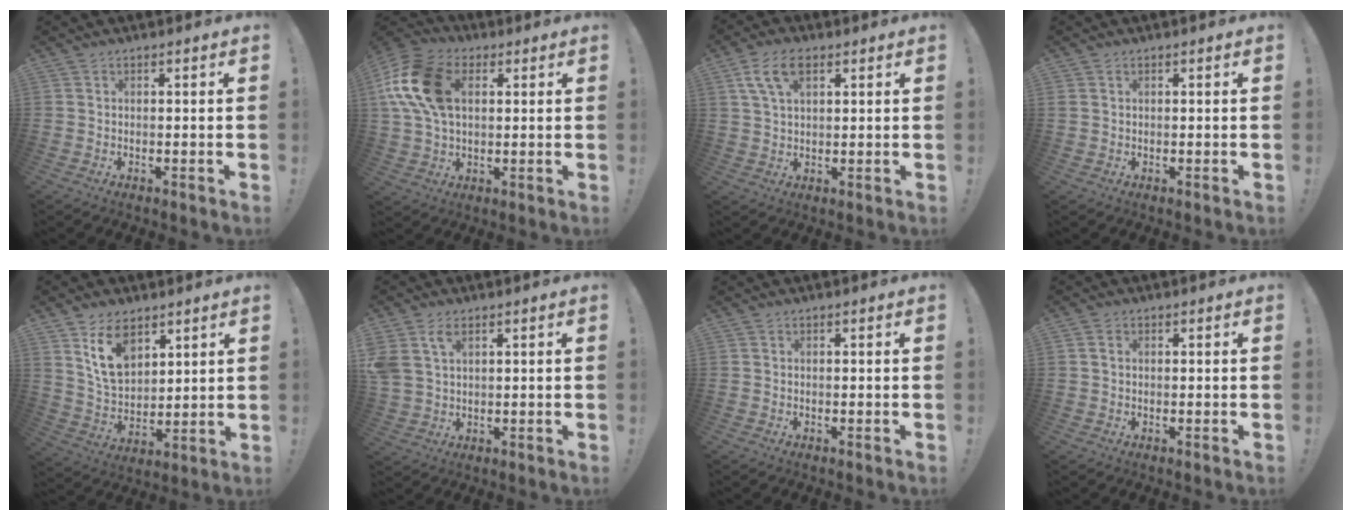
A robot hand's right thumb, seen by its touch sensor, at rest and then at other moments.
{"total": 18.2, "force": [4.0, 12.0, 13.0], "torque": [-0.259, 0.008, 0.078]}
{"total": 8.7, "force": [3.7, 4.7, 6.4], "torque": [-0.131, 0.007, 0.072]}
{"total": 0.9, "force": [0.4, 0.7, 0.3], "torque": [-0.011, 0.004, 0.009]}
{"total": 12.2, "force": [7.2, 7.9, 6.0], "torque": [-0.096, -0.037, 0.141]}
{"total": 5.9, "force": [2.9, 3.6, 3.6], "torque": [-0.070, -0.009, 0.054]}
{"total": 0.0}
{"total": 1.2, "force": [0.2, 0.9, 0.7], "torque": [-0.013, 0.004, 0.003]}